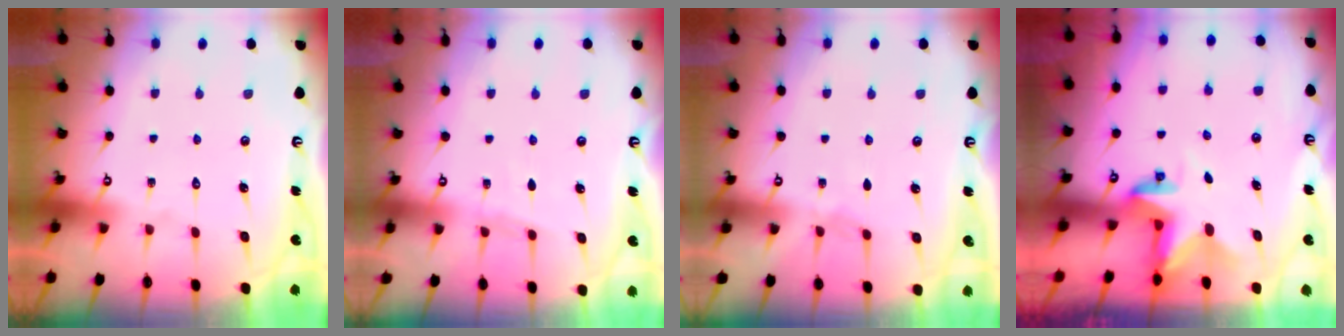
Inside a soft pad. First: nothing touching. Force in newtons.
{"total": 3.0, "press": 3.0, "slide": 0.4}
{"total": 2.3, "press": 2.2, "slide": 0.5}
{"total": 3.0, "press": 3.0, "slide": 0.1}